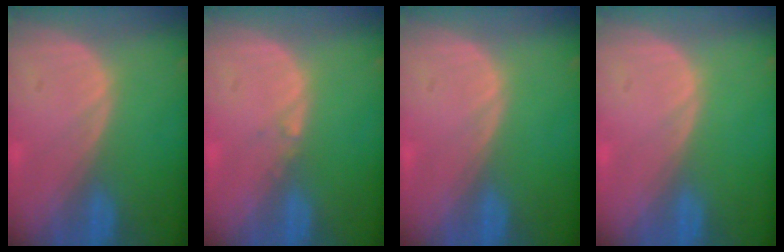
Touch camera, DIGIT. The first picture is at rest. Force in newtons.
{"total": 0.6, "press": 0.5, "slide": 0.4}
{"total": 0.0}
{"total": 0.0}